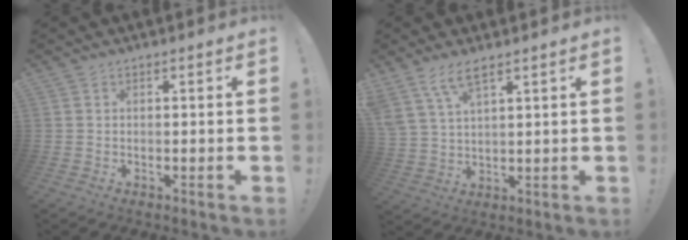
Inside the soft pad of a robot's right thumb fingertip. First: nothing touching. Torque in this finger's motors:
{"motor_torque": [1.05, 1.52, 1.00, 0.39, 0.46]}